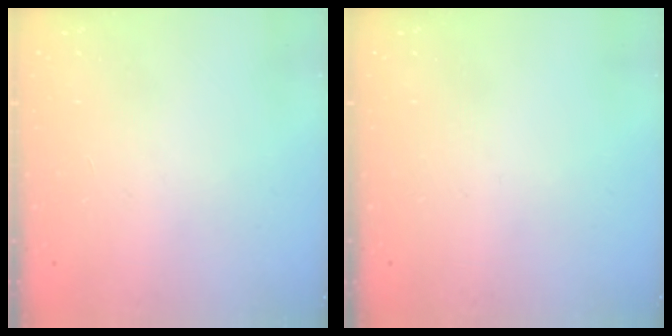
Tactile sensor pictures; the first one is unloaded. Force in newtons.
{"total": 0.0}